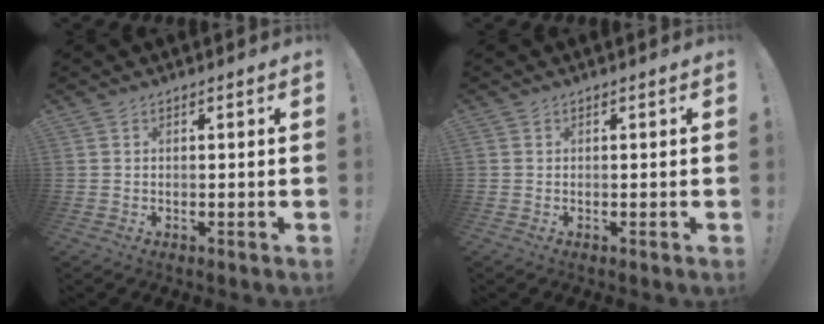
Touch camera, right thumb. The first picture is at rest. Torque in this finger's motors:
{"motor_torque": [0.15, -0.07, -0.09, 0.33, 0.10]}